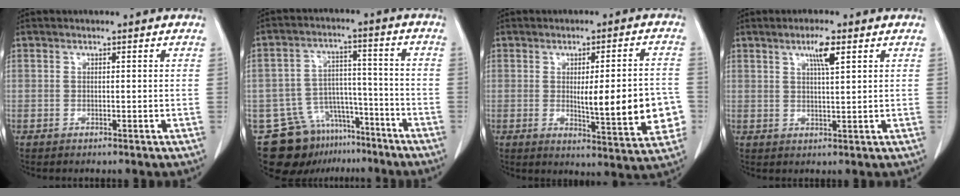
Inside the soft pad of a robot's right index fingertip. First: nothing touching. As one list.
[{"total": 12.0, "force": [-8.7, 7.5, 3.5], "torque": [-0.053, 0.046, -0.130]}, {"total": 12.7, "force": [-1.5, 2.6, 12.3], "torque": [-0.153, 0.000, -0.010]}, {"total": 3.9, "force": [2.0, 0.2, 3.3], "torque": [-0.059, -0.002, 0.035]}]